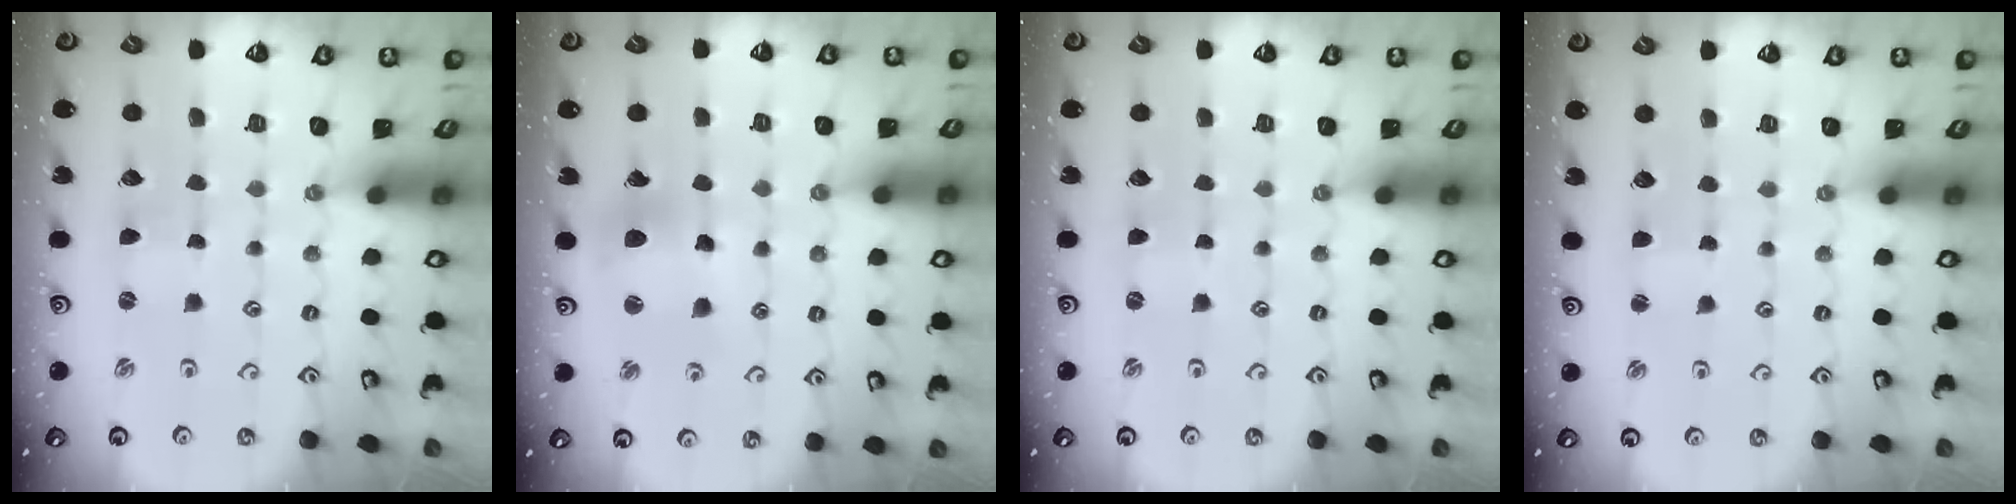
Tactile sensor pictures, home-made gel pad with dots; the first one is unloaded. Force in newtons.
{"total": 11.2, "press": 11.2, "slide": 1.3}
{"total": 0.9, "press": 0.9, "slide": 0.2}
{"total": 1.9, "press": 1.8, "slide": 0.4}